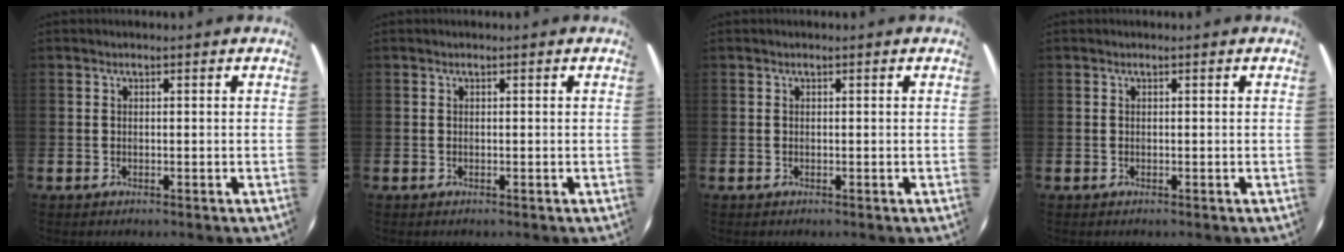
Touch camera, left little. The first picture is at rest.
{"total": 0.0}
{"total": 0.0}
{"total": 0.0}